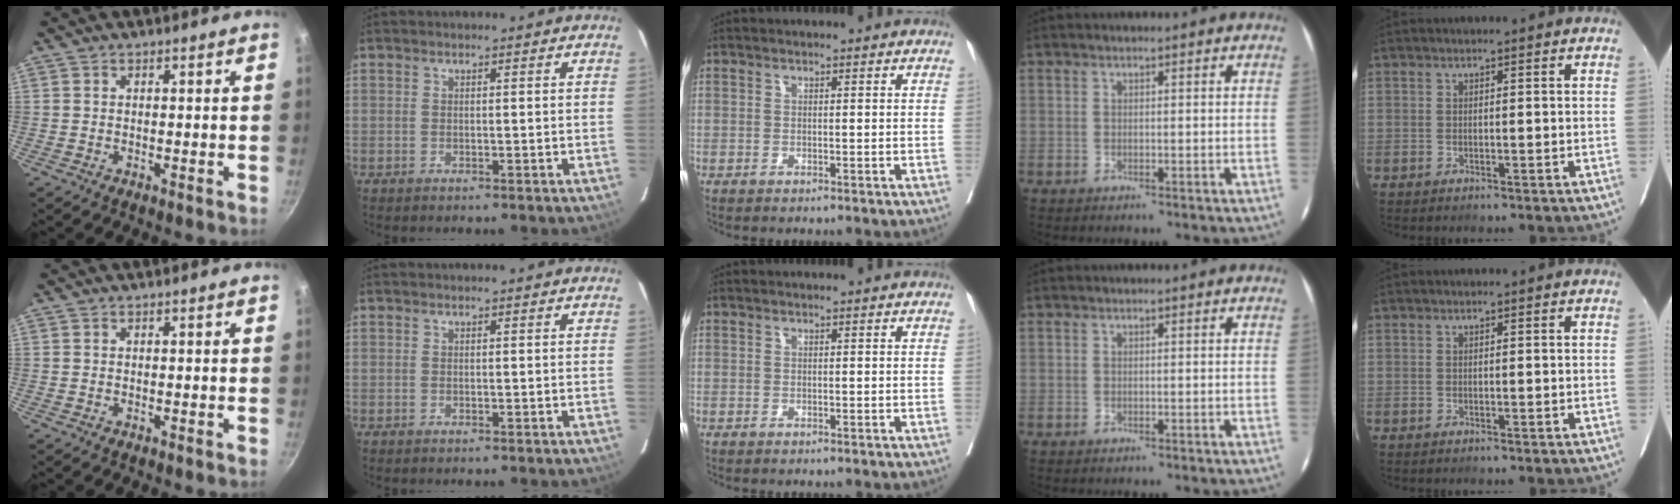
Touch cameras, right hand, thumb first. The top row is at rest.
{}